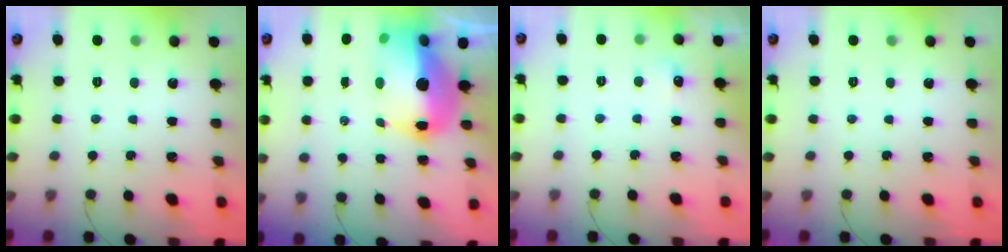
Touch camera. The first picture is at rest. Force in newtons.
{"total": 18.8, "press": 16.6, "slide": 8.7}
{"total": 4.2, "press": 4.0, "slide": 1.2}
{"total": 0.0}